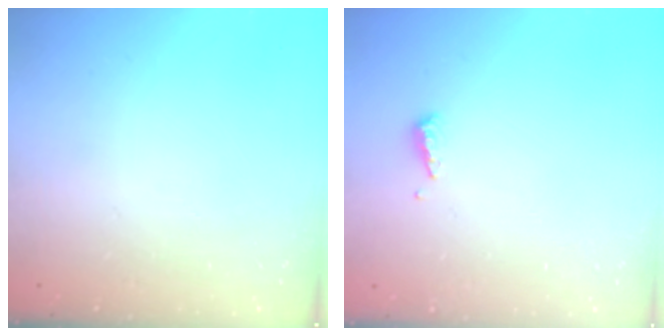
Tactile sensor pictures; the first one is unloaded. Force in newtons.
{"total": 4.7, "press": 4.7, "slide": 0.5}